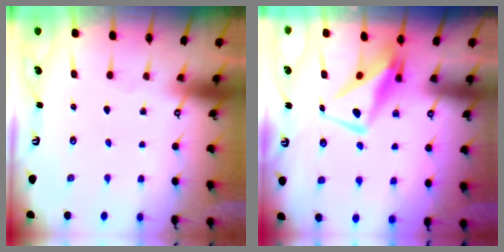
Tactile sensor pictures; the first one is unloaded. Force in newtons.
{"total": 10.3, "press": 10.2, "slide": 1.0}